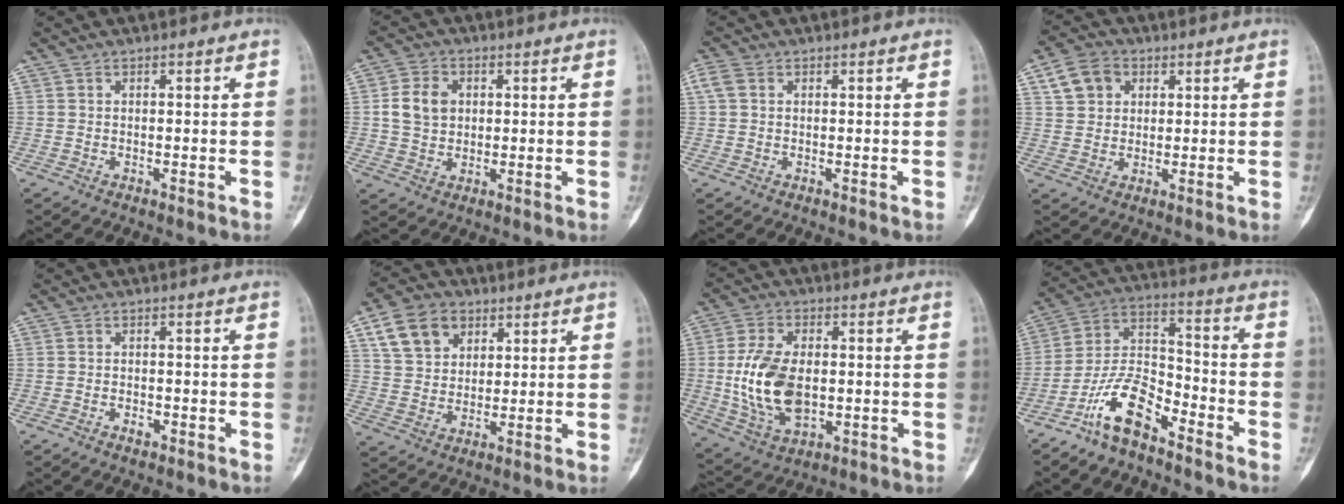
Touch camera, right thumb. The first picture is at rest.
{"total": 6.7, "force": [1.1, 5.4, 3.9], "torque": [-0.057, 0.002, 0.020]}
{"total": 2.6, "force": [1.0, 1.8, 1.6], "torque": [-0.040, 0.011, 0.020]}
{"total": 7.3, "force": [3.0, 5.7, 3.4], "torque": [-0.035, -0.001, 0.053]}
{"total": 1.6, "force": [-0.9, 0.9, 1.0], "torque": [-0.016, 0.007, -0.015]}
{"total": 10.7, "force": [5.0, 7.8, 5.3], "torque": [-0.066, -0.010, 0.094]}
{"total": 14.2, "force": [-0.5, 8.5, 11.4], "torque": [-0.217, -0.005, 0.000]}
{"total": 11.8, "force": [-8.1, 4.7, 7.2], "torque": [-0.137, 0.074, -0.161]}